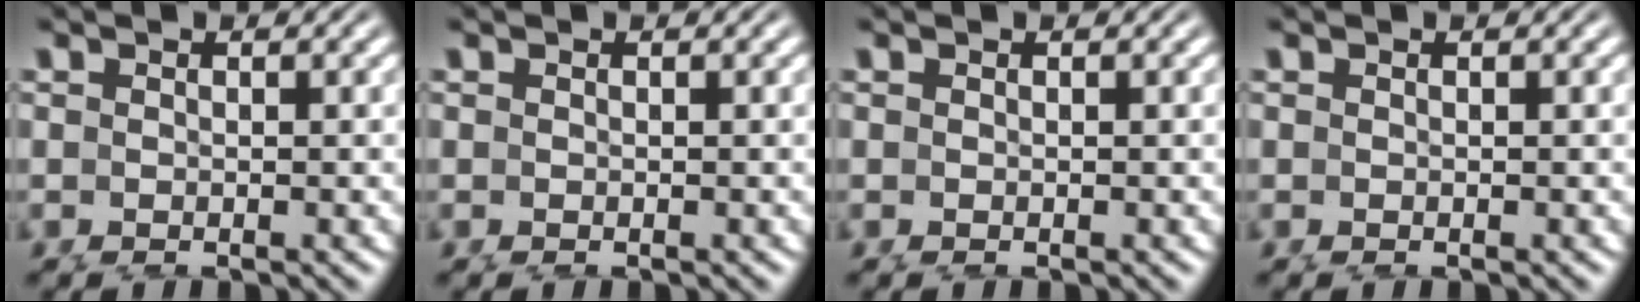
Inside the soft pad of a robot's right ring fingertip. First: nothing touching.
{"total": 0.0}
{"total": 0.0}
{"total": 0.0}